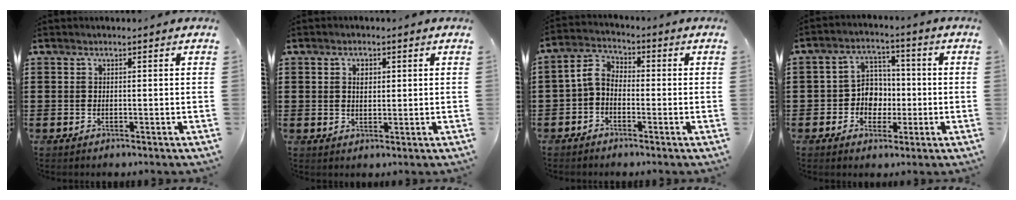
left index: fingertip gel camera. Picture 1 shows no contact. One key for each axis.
{"total": 1.9, "fx": 0.8, "fy": 1.2, "fz": 1.3, "tx": -0.020, "ty": 0.004, "tz": 0.012}
{"total": 3.9, "fx": -1.5, "fy": 2.5, "fz": 2.6, "tx": -0.073, "ty": 0.008, "tz": -0.037}
{"total": 5.7, "fx": -1.1, "fy": 5.2, "fz": 2.0, "tx": -0.045, "ty": 0.015, "tz": -0.023}